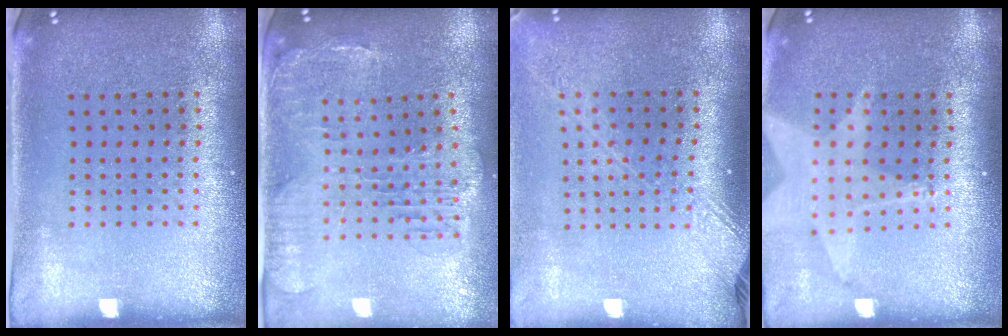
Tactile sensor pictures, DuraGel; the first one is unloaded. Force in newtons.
{"total": 1.5, "press": 1.5, "slide": 0.4}
{"total": 2.1, "press": 1.6, "slide": 1.4}
{"total": 1.7, "press": 1.5, "slide": 0.7}